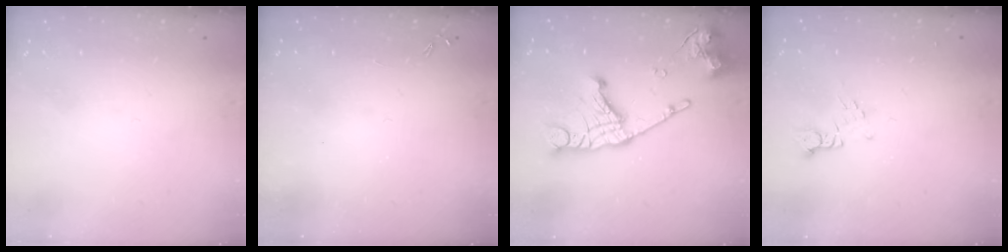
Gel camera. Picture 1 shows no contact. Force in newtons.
{"total": 0.0}
{"total": 18.2, "press": 18.1, "slide": 1.7}
{"total": 4.5, "press": 4.4, "slide": 0.7}